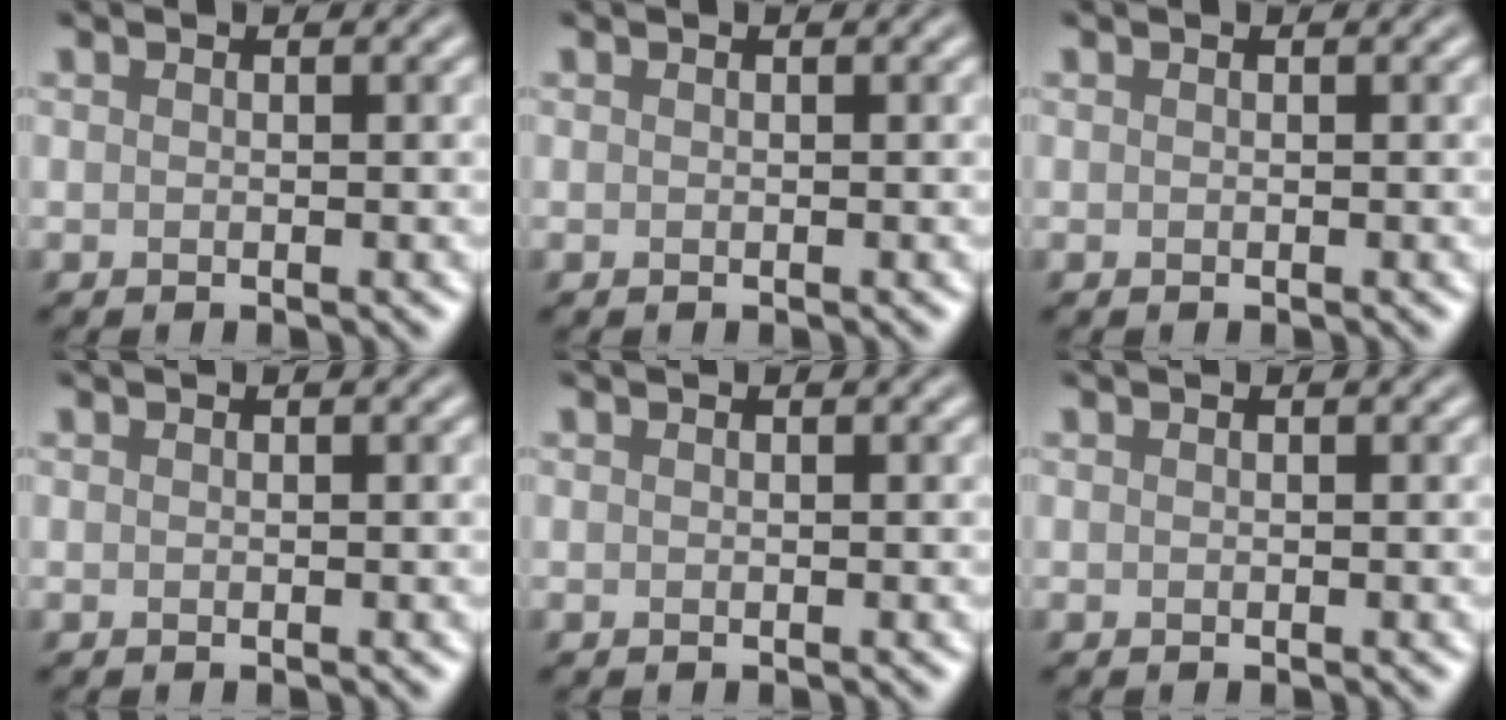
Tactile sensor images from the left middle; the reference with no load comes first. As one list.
[{"total": 0.0}, {"total": 0.0}, {"total": 0.0}, {"total": 0.0}, {"total": 0.0}]